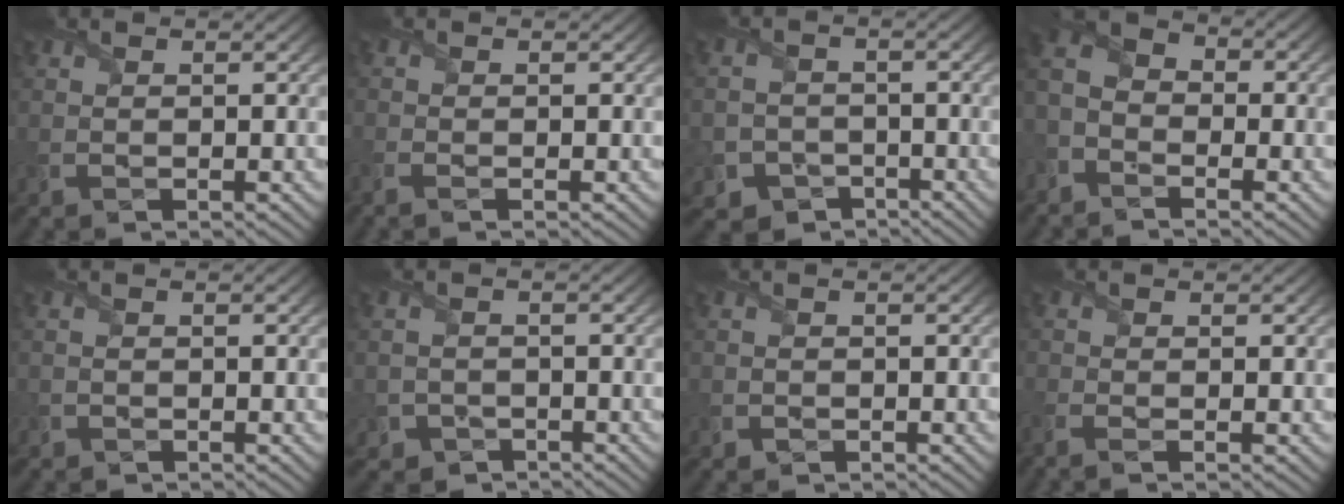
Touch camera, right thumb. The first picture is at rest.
{"total": 1.5, "force": [-1.0, 0.4, 1.0], "torque": [-0.028, -0.005, -0.024]}
{"total": 7.8, "force": [-4.7, 6.1, 1.5], "torque": [-0.046, -0.030, -0.100]}
{"total": 5.9, "force": [-3.9, 3.6, 2.7], "torque": [-0.062, -0.003, -0.091]}
{"total": 1.1, "force": [-0.9, 0.6, 0.1], "torque": [0.001, -0.004, -0.019]}
{"total": 3.8, "force": [-2.7, 2.6, 0.6], "torque": [-0.016, -0.005, -0.053]}
{"total": 1.0, "force": [-0.8, 0.6, 0.1], "torque": [0.002, -0.005, -0.018]}
{"total": 2.0, "force": [-1.3, 0.4, 1.5], "torque": [-0.042, -0.005, -0.031]}